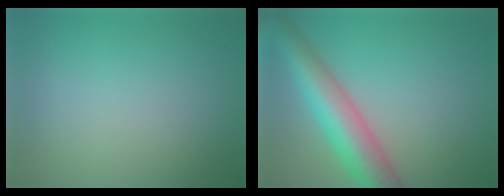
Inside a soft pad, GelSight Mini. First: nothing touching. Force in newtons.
{"total": 8.1, "press": 8.0, "slide": 0.3}